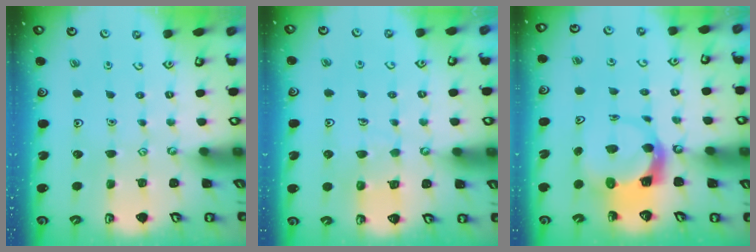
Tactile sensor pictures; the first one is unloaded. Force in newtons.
{"total": 6.6, "press": 6.6, "slide": 0.5}
{"total": 6.2, "press": 6.1, "slide": 1.1}